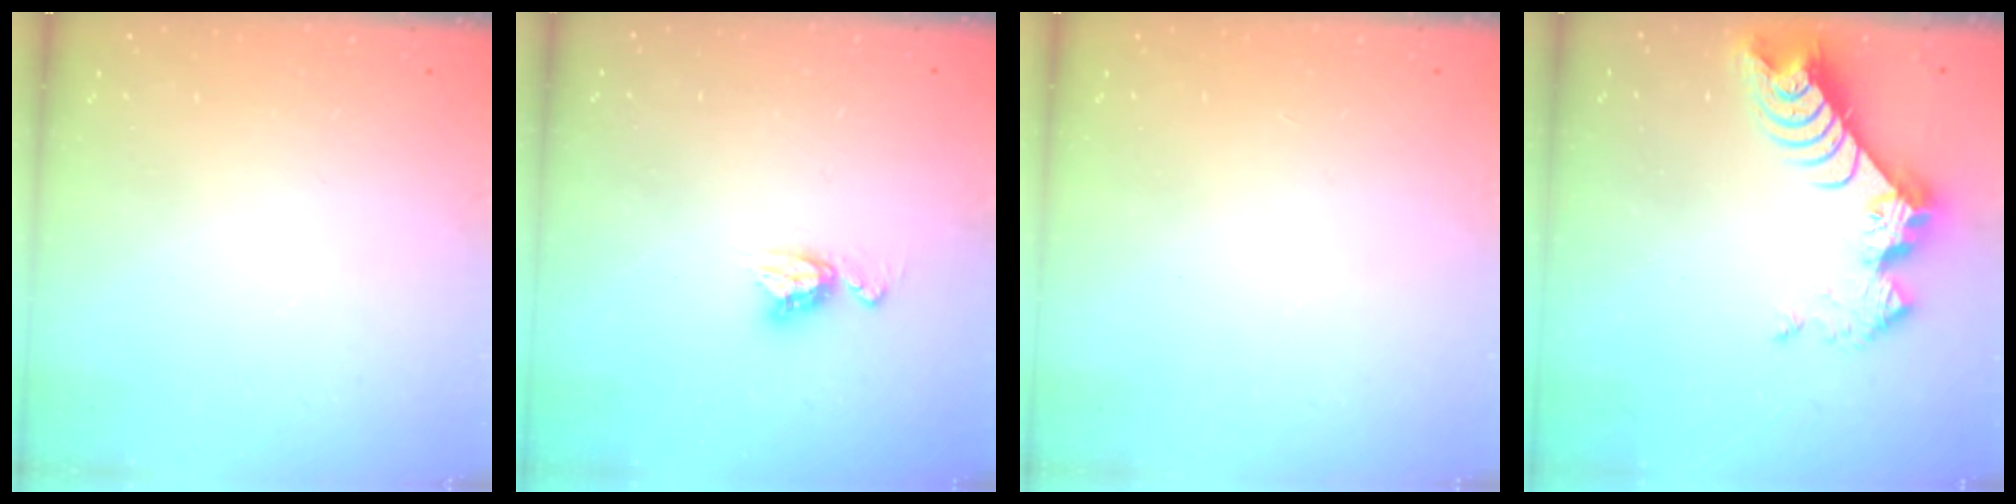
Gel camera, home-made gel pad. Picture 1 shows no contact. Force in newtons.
{"total": 6.8, "press": 6.8, "slide": 0.5}
{"total": 1.1, "press": 1.1, "slide": 0.1}
{"total": 9.5, "press": 9.5, "slide": 0.8}